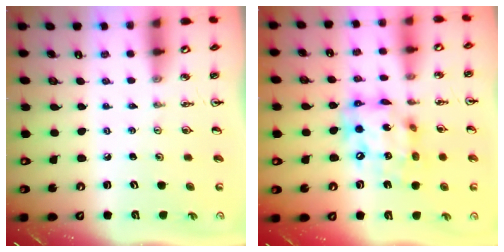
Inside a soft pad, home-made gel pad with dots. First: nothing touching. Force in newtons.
{"total": 14.7, "press": 14.7, "slide": 1.0}